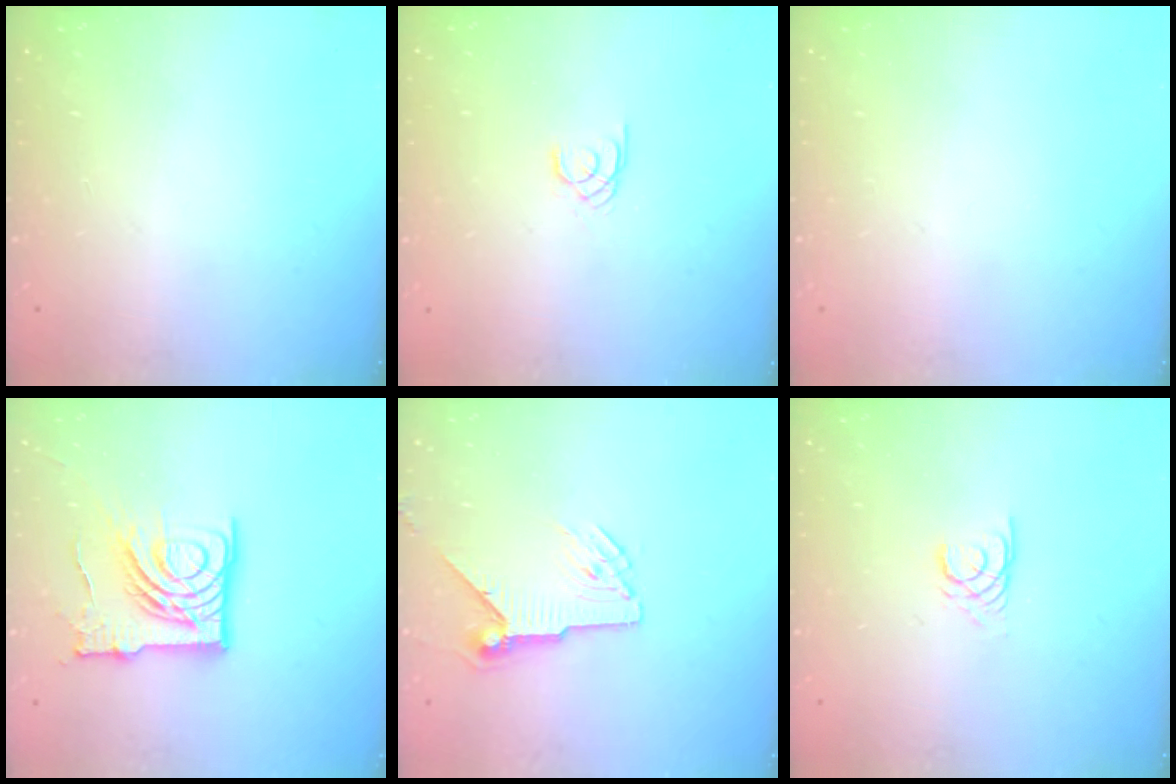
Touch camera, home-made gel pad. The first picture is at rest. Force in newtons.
{"total": 1.3, "press": 1.3, "slide": 0.1}
{"total": 0.0}
{"total": 15.9, "press": 15.9, "slide": 1.7}
{"total": 7.5, "press": 7.5, "slide": 0.4}
{"total": 2.2, "press": 2.2, "slide": 0.1}